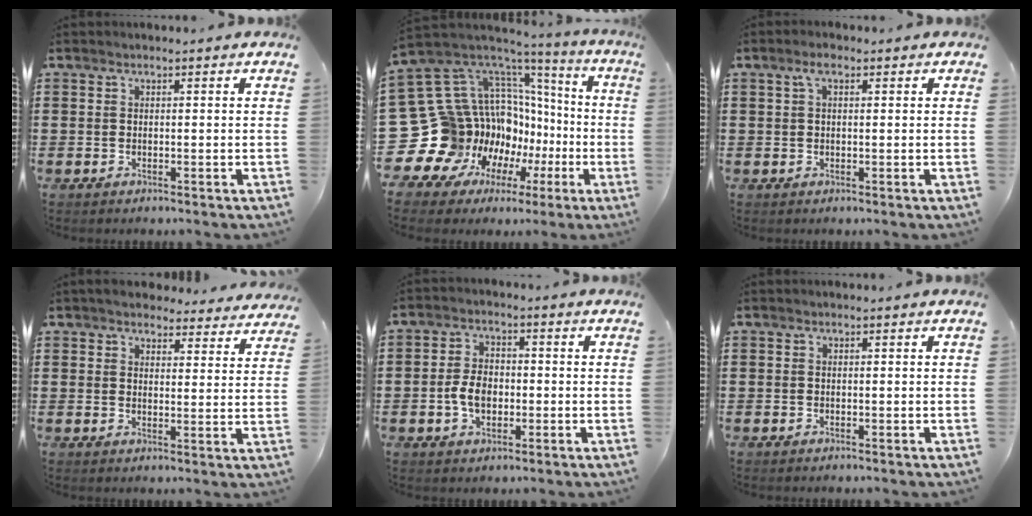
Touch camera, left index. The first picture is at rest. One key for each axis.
{"total": 18.2, "fx": -1.5, "fy": 16.0, "fz": 8.5, "tx": -0.225, "ty": -0.065, "tz": 0.042}
{"total": 2.5, "fx": 0.9, "fy": 1.0, "fz": 2.1, "tx": -0.044, "ty": 0.008, "tz": 0.015}
{"total": 4.2, "fx": 4.1, "fy": 0.7, "fz": 0.8, "tx": -0.025, "ty": -0.020, "tz": 0.072}
{"total": 5.1, "fx": -0.9, "fy": 3.1, "fz": 3.9, "tx": -0.093, "ty": 0.000, "tz": -0.023}
{"total": 0.0}